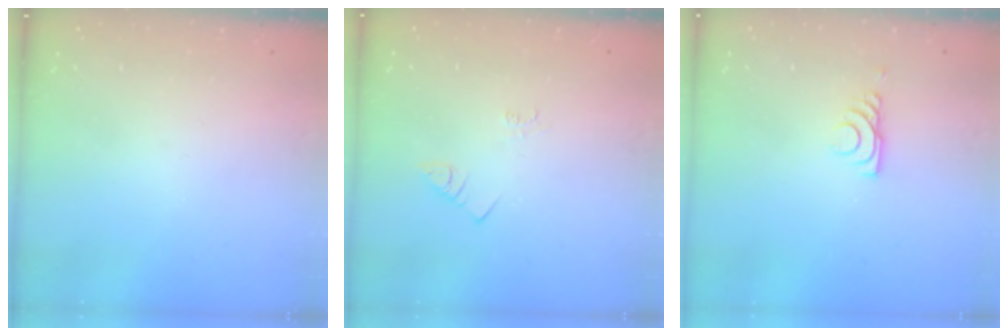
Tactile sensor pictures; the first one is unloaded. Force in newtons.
{"total": 1.4, "press": 1.4, "slide": 0.3}
{"total": 5.9, "press": 5.9, "slide": 0.9}